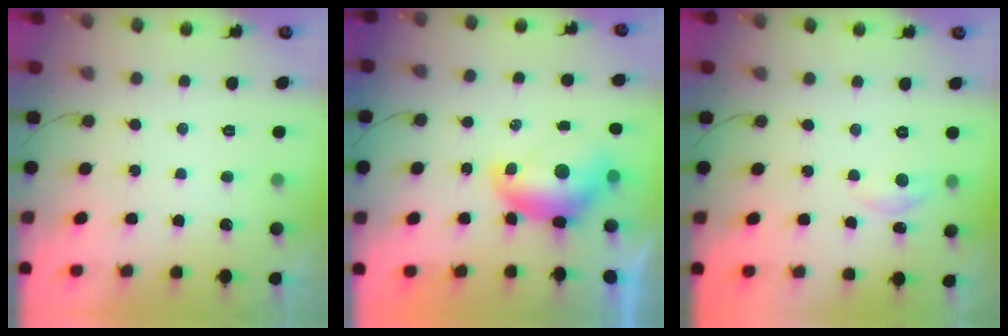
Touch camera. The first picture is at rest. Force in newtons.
{"total": 9.2, "press": 9.1, "slide": 0.9}
{"total": 3.9, "press": 3.9, "slide": 0.6}